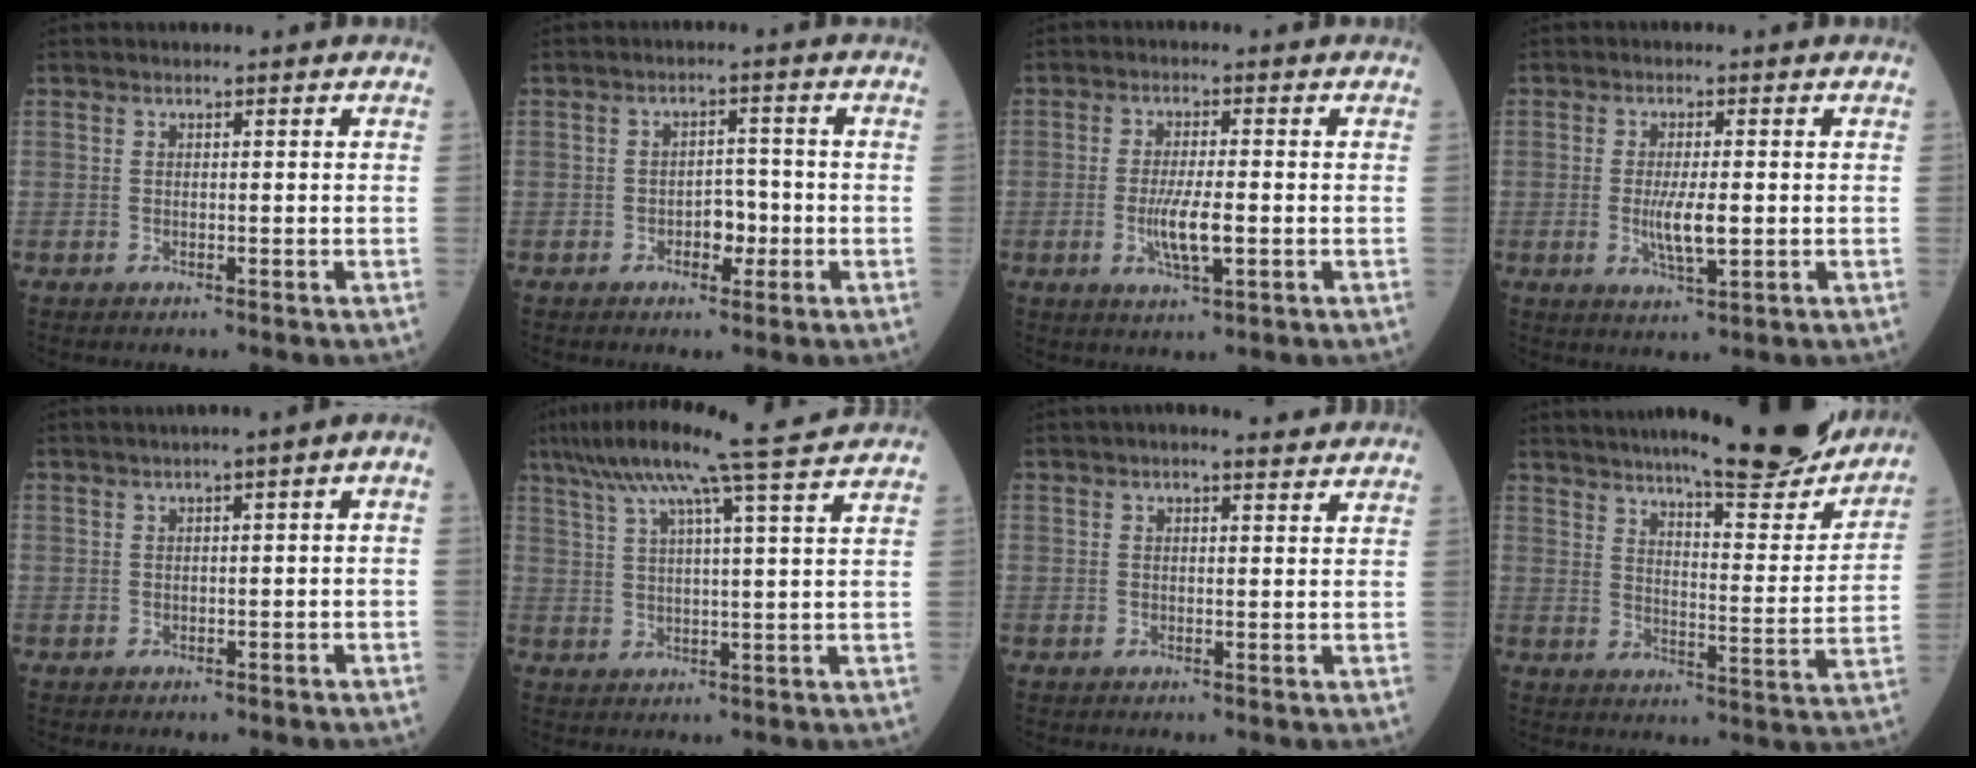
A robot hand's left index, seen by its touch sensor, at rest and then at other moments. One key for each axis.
{"total": 3.3, "fx": -1.2, "fy": 2.0, "fz": 2.3, "tx": -0.026, "ty": 0.006, "tz": -0.022}
{"total": 5.2, "fx": -1.2, "fy": 0.9, "fz": 5.0, "tx": -0.102, "ty": -0.010, "tz": -0.022}
{"total": 4.6, "fx": -0.5, "fy": 0.9, "fz": 4.5, "tx": -0.090, "ty": -0.009, "tz": -0.009}
{"total": 3.1, "fx": -0.2, "fy": 1.0, "fz": 2.9, "tx": -0.035, "ty": 0.014, "tz": -0.009}
{"total": 13.1, "fx": 10.4, "fy": -1.6, "fz": 7.8, "tx": -0.133, "ty": 0.016, "tz": 0.142}
{"total": 2.9, "fx": 2.3, "fy": 0.8, "fz": 1.5, "tx": -0.022, "ty": 0.020, "tz": 0.030}
{"total": 18.2, "fx": 16.0, "fy": 1.7, "fz": 8.3, "tx": -0.111, "ty": -0.028, "tz": 0.214}